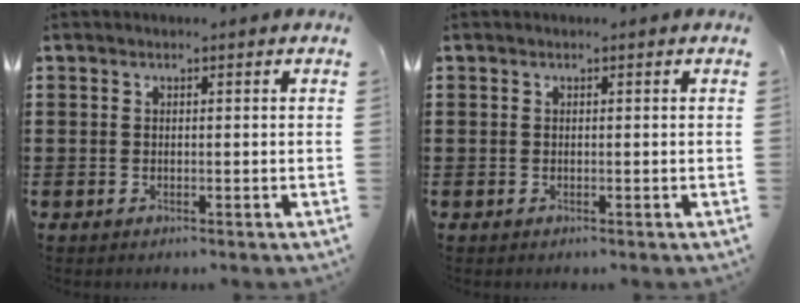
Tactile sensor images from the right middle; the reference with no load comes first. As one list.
[{"total": 0.0}]